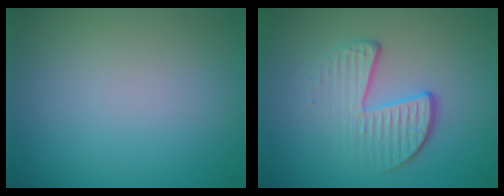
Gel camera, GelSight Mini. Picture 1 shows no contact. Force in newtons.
{"total": 4.1, "press": 2.8, "slide": 2.9}